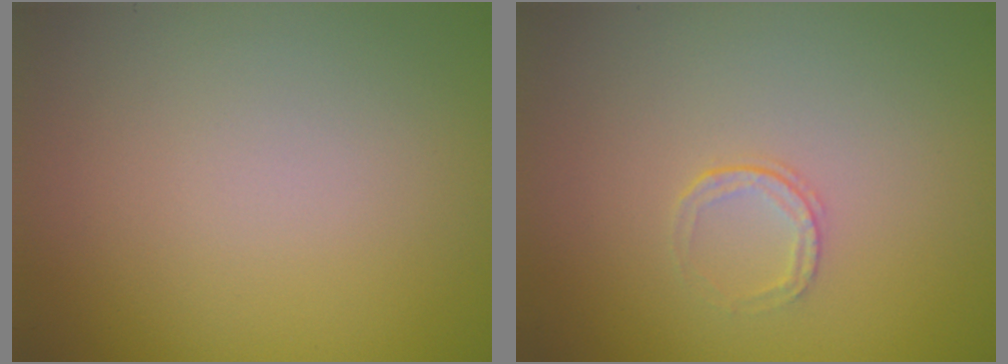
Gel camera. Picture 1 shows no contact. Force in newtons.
{"total": 1.0, "press": 0.7, "slide": 0.7}